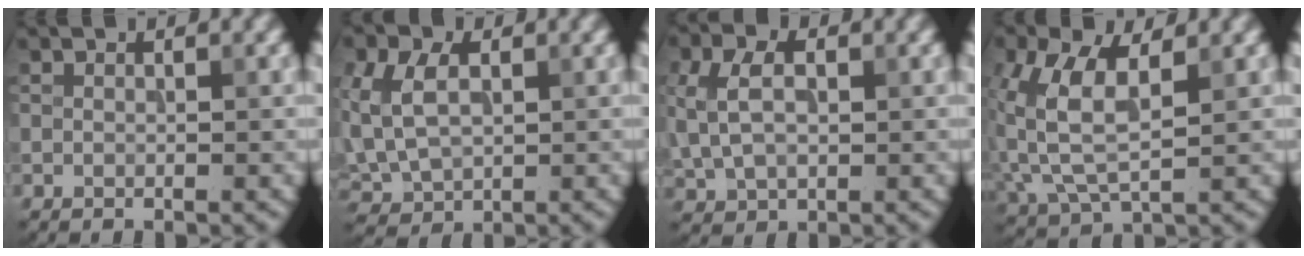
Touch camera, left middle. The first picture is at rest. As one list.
[{"total": 7.5, "force": [1.3, 5.1, 5.3], "torque": [-0.139, 0.008, 0.025]}, {"total": 5.1, "force": [0.9, 3.6, 3.6], "torque": [-0.089, 0.003, 0.023]}, {"total": 6.4, "force": [1.1, 3.4, 5.3], "torque": [-0.129, 0.007, 0.022]}]